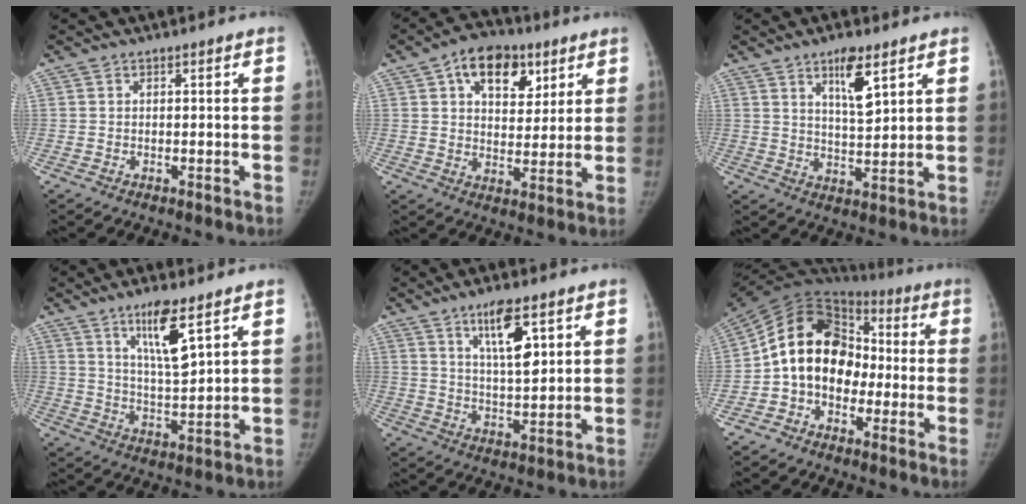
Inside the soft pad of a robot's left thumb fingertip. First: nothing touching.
{"total": 13.2, "force": [6.2, 8.3, 8.2], "torque": [-0.083, -0.013, 0.096]}
{"total": 7.6, "force": [4.3, 2.3, 5.8], "torque": [-0.087, -0.028, 0.075]}
{"total": 9.5, "force": [5.4, 2.0, 7.6], "torque": [-0.130, -0.039, 0.103]}
{"total": 9.3, "force": [4.5, 3.3, 7.4], "torque": [-0.109, -0.027, 0.081]}
{"total": 16.1, "force": [-2.2, 12.4, 10.1], "torque": [-0.149, 0.052, -0.051]}